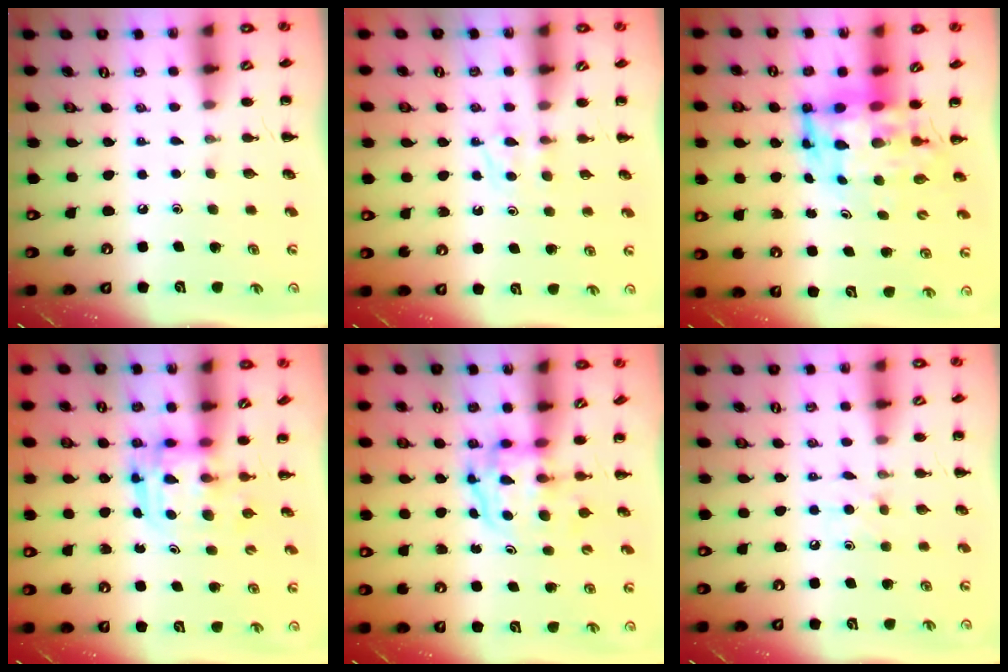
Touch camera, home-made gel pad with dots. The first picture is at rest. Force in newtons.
{"total": 4.1, "press": 3.8, "slide": 1.5}
{"total": 7.2, "press": 6.9, "slide": 2.1}
{"total": 3.0, "press": 3.0, "slide": 0.3}
{"total": 3.9, "press": 3.9, "slide": 0.6}
{"total": 5.7, "press": 5.4, "slide": 2.0}